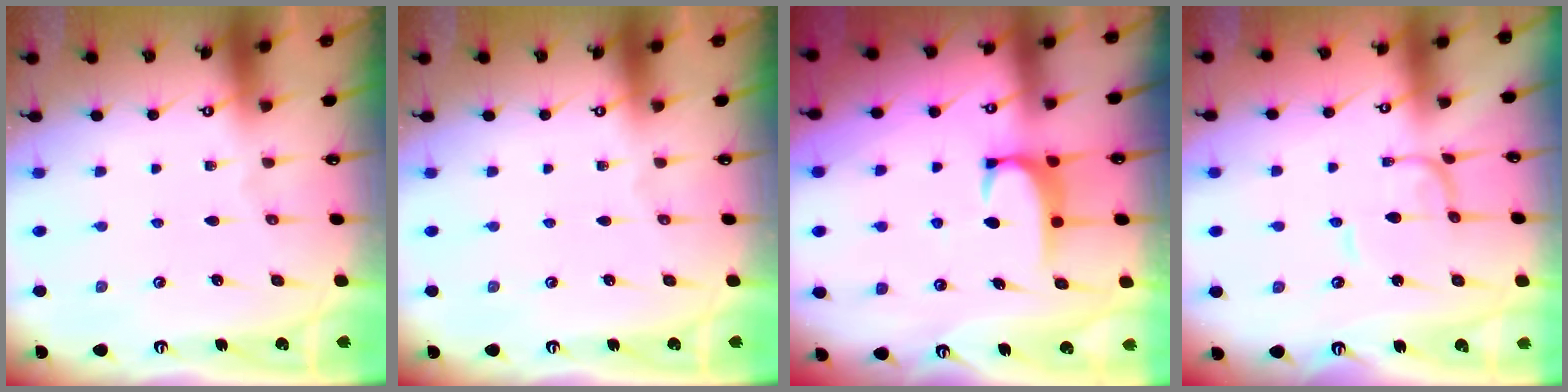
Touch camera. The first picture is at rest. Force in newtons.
{"total": 0.0}
{"total": 2.0, "press": 2.0, "slide": 0.6}
{"total": 1.5, "press": 1.5, "slide": 0.0}